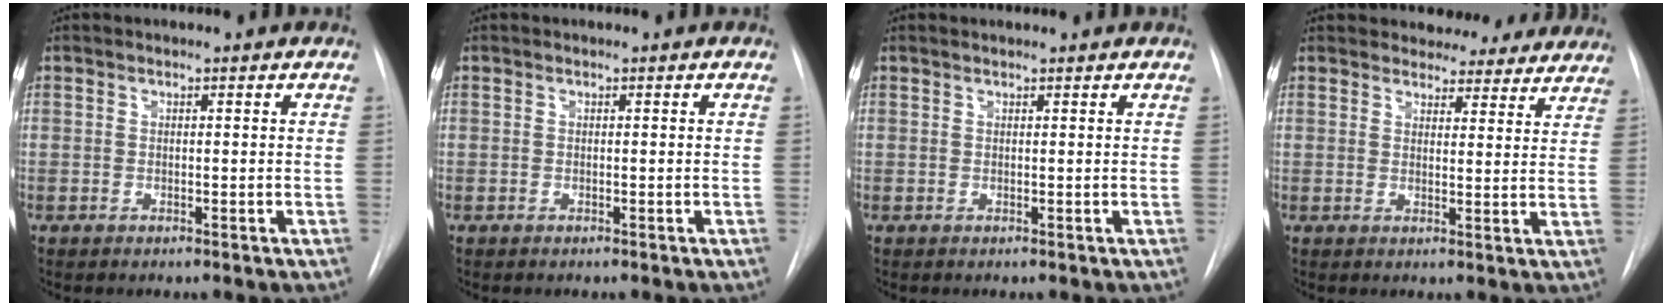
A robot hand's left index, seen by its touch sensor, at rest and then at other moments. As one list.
[{"total": 0.0}, {"total": 1.4, "force": [1.3, 0.1, 0.4], "torque": [-0.008, 0.015, 0.014]}, {"total": 12.7, "force": [11.6, 4.7, 2.5], "torque": [-0.004, -0.010, 0.124]}]